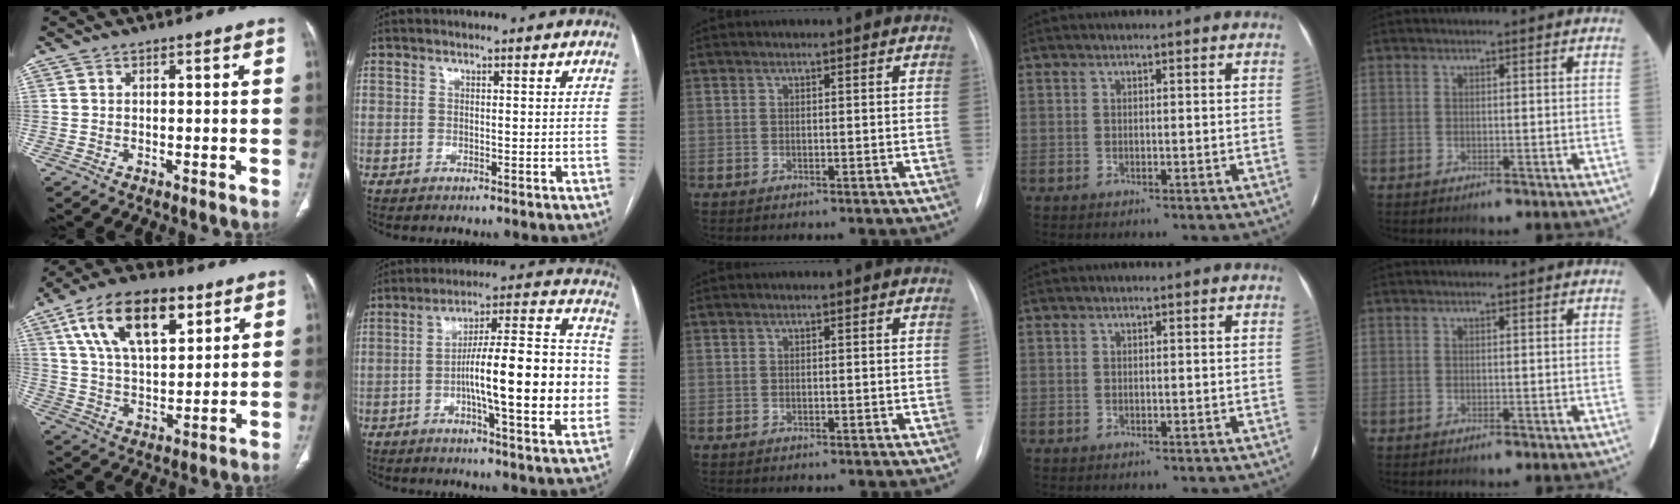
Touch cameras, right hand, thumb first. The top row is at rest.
{"thumb": {"total": 18.1, "force": [8.4, 9.1, 13.2], "torque": [-0.203, -0.017, 0.148]}, "index": {"total": 19.1, "force": [-2.8, 2.9, 18.7], "torque": [-0.279, 0.020, -0.043]}}